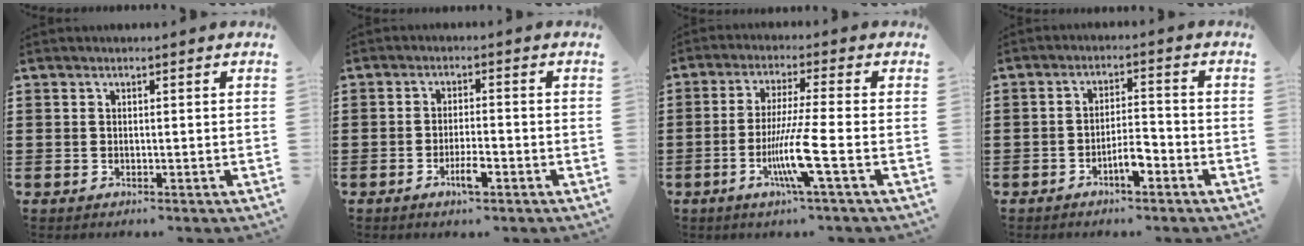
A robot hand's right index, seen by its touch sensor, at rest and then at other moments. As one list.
[{"total": 3.8, "force": [-1.9, 0.9, 3.2], "torque": [-0.058, 0.000, -0.036]}, {"total": 8.8, "force": [-3.1, -0.3, 8.2], "torque": [-0.165, -0.020, -0.062]}, {"total": 4.4, "force": [-2.5, 1.4, 3.3], "torque": [-0.063, 0.005, -0.049]}]